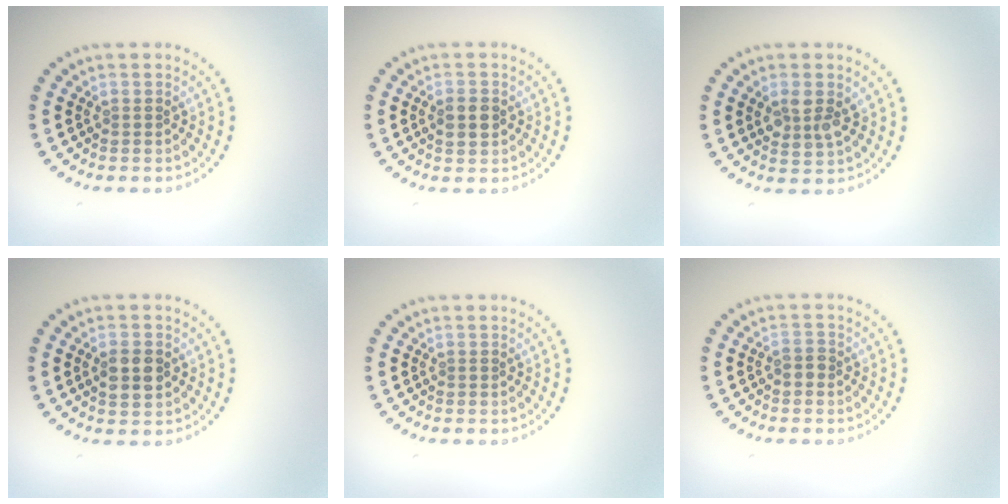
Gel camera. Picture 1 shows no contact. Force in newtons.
{"total": 2.4, "press": 2.4, "slide": 0.1}
{"total": 2.4, "press": 2.4, "slide": 0.6}
{"total": 2.4, "press": 2.4, "slide": 0.1}
{"total": 0.0}
{"total": 1.1, "press": 1.0, "slide": 0.3}